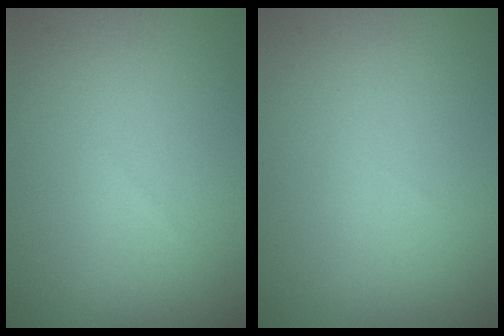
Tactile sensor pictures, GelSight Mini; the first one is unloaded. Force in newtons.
{"total": 0.0}